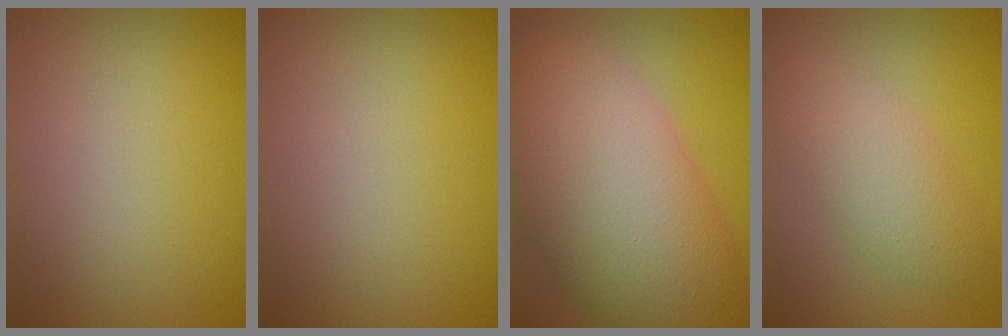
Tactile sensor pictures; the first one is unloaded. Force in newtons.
{"total": 0.0}
{"total": 13.4, "press": 13.3, "slide": 0.5}
{"total": 3.6, "press": 3.6, "slide": 0.2}